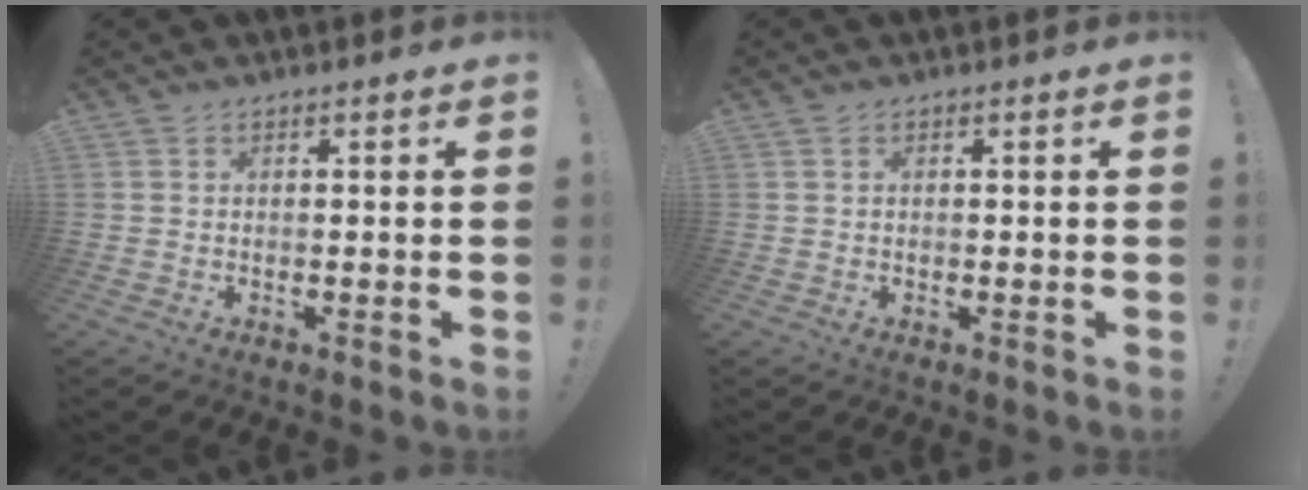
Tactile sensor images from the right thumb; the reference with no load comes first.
{"total": 0.5, "force": [0.3, 0.4, 0.3], "torque": [-0.010, 0.004, 0.006]}